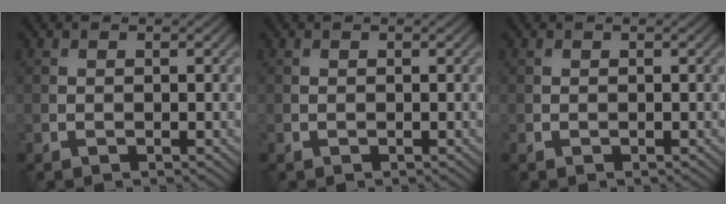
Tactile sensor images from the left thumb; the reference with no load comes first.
{"total": 0.0}
{"total": 0.0}